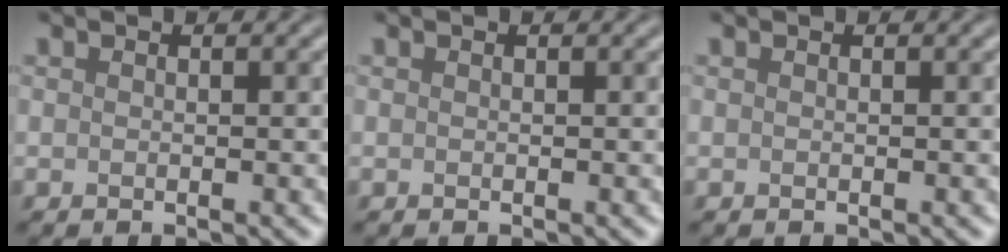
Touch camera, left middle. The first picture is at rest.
{"total": 0.0}
{"total": 0.0}